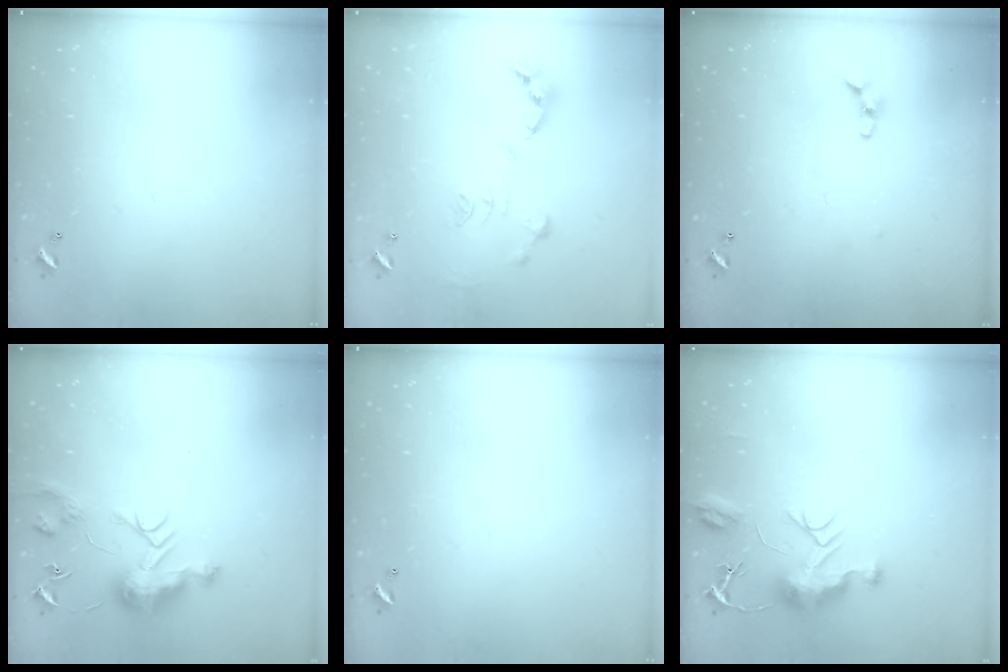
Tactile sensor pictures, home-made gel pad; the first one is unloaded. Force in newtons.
{"total": 1.1, "press": 1.0, "slide": 0.4}
{"total": 5.5, "press": 5.5, "slide": 0.6}
{"total": 10.0, "press": 10.0, "slide": 0.6}
{"total": 0.0}
{"total": 9.2, "press": 9.2, "slide": 1.0}